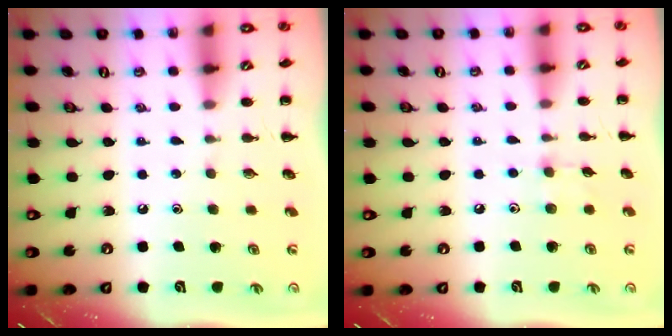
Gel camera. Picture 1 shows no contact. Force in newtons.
{"total": 3.8, "press": 3.6, "slide": 1.2}